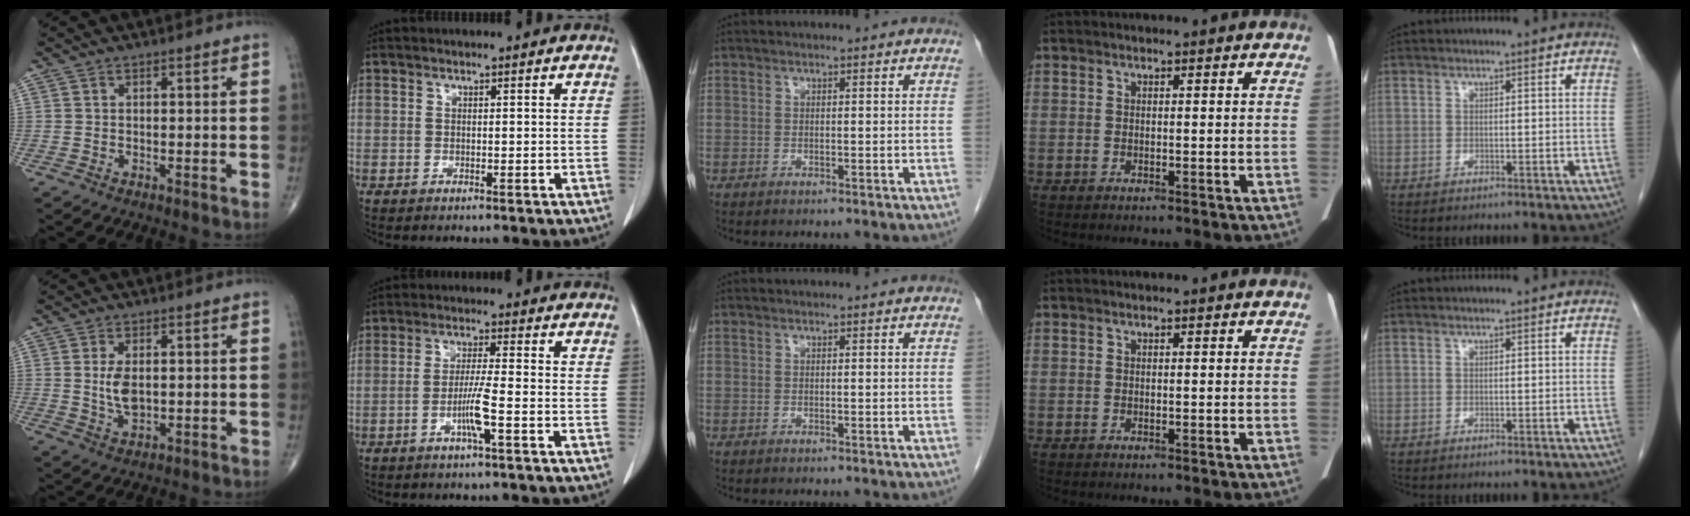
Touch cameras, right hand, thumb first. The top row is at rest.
{"thumb": {"total": 4.8, "force": [0.5, 2.6, 4.1], "torque": [-0.076, -0.009, 0.013]}, "index": {"total": 4.7, "force": [-1.7, -0.6, 4.4], "torque": [-0.085, -0.006, -0.036]}}